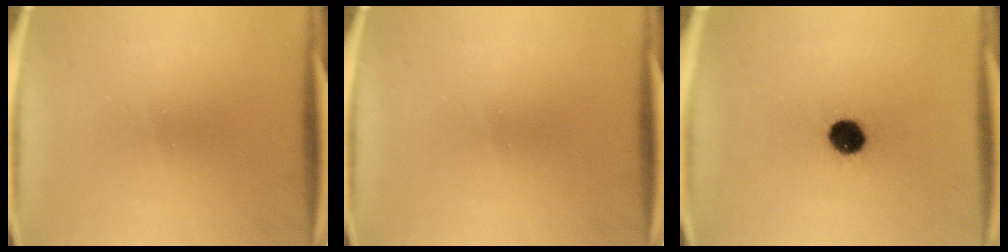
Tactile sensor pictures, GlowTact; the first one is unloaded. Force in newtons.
{"total": 0.0}
{"total": 7.3}